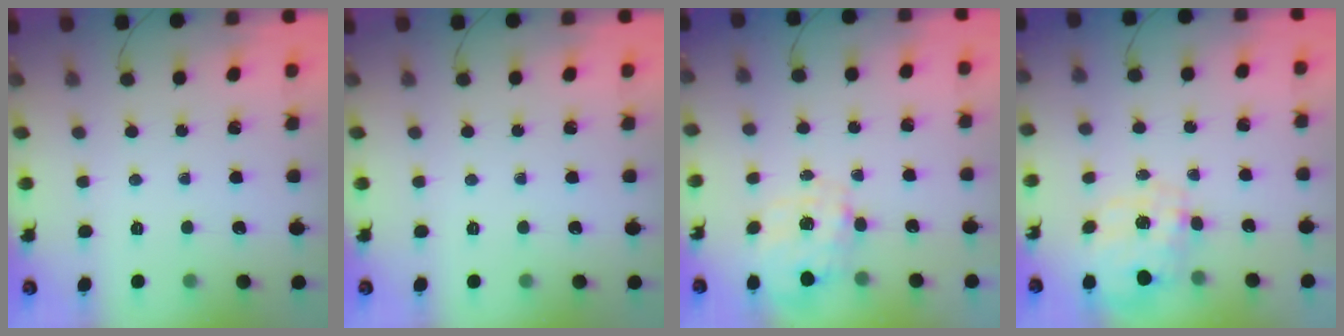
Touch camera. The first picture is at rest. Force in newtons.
{"total": 0.0}
{"total": 4.0, "press": 3.9, "slide": 0.9}
{"total": 8.7, "press": 8.5, "slide": 2.0}